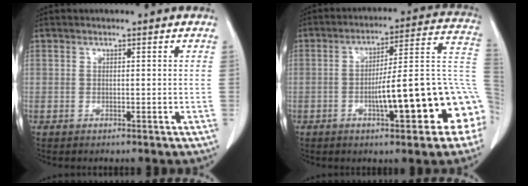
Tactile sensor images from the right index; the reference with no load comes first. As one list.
[{"total": 17.4, "force": [-5.1, 2.6, 16.5], "torque": [-0.151, 0.038, -0.063]}]